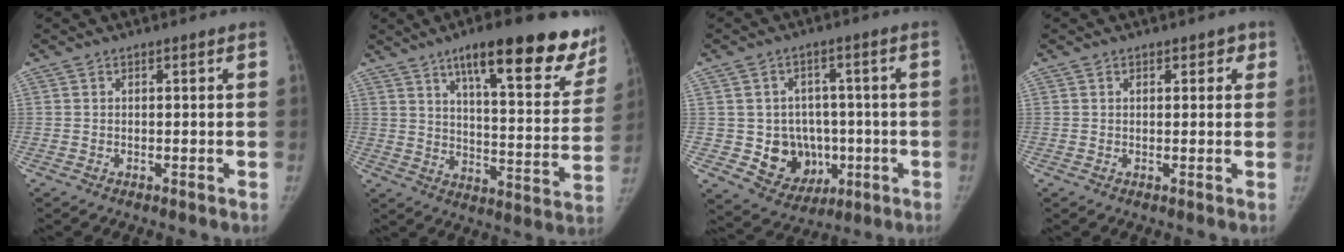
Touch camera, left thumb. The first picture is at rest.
{"total": 24.7, "force": [16.2, 7.0, 17.3], "torque": [-0.189, -0.059, 0.218]}
{"total": 10.6, "force": [-1.6, 9.4, 4.7], "torque": [-0.024, 0.012, -0.002]}
{"total": 2.4, "force": [1.1, 1.5, 1.6], "torque": [0.001, 0.001, 0.010]}